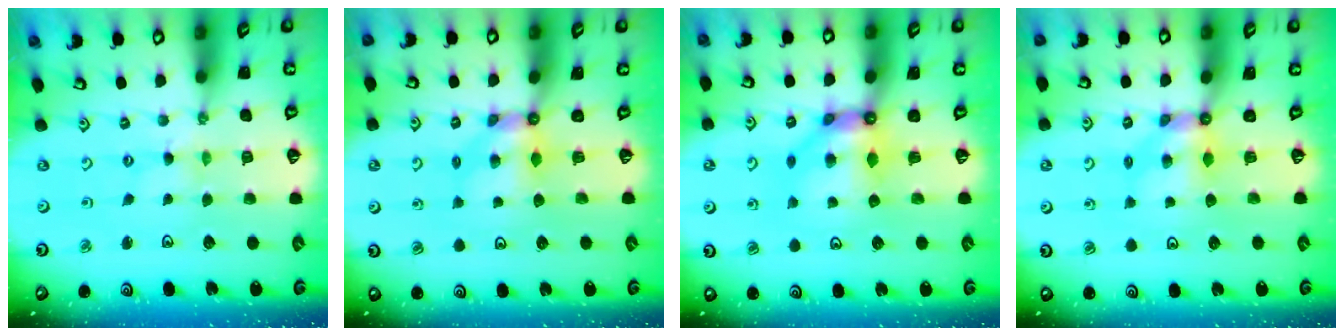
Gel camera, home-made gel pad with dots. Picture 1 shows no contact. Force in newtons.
{"total": 5.3, "press": 5.3, "slide": 0.3}
{"total": 8.6, "press": 8.6, "slide": 0.6}
{"total": 5.3, "press": 5.3, "slide": 0.3}